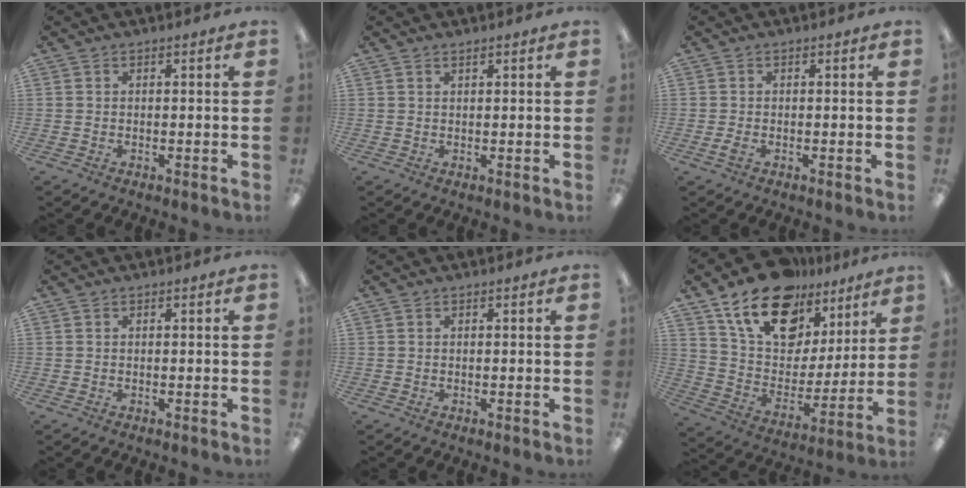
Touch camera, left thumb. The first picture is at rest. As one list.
[{"total": 1.0, "force": [0.8, 0.2, 0.4], "torque": [-0.010, 0.000, 0.016]}, {"total": 1.7, "force": [-0.5, 0.8, 1.4], "torque": [-0.030, 0.000, -0.010]}, {"total": 0.0}, {"total": 0.0}, {"total": 19.1, "force": [12.8, 11.1, 8.7], "torque": [-0.155, -0.070, 0.230]}]